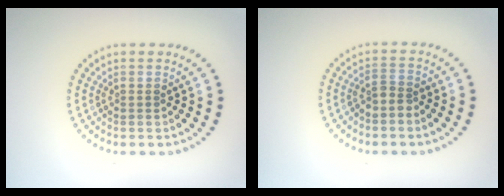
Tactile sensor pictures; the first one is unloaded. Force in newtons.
{"total": 1.6, "press": 1.3, "slide": 1.0}